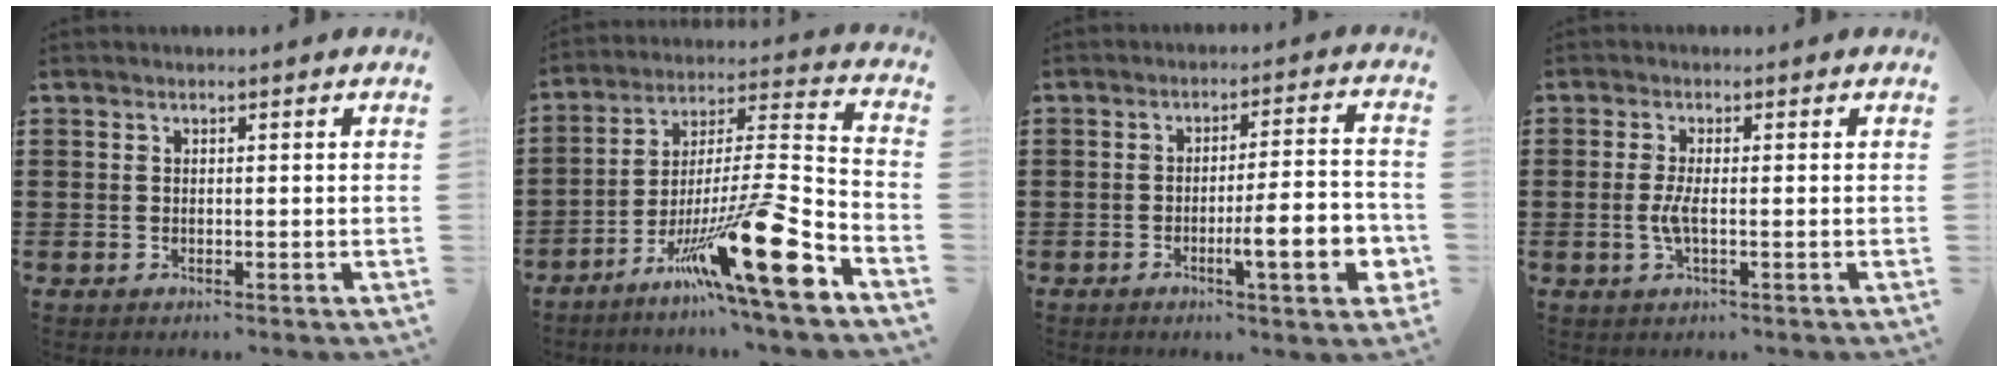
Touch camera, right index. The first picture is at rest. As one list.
[{"total": 19.3, "force": [-11.5, 1.6, 15.5], "torque": [-0.257, 0.014, -0.193]}, {"total": 9.4, "force": [-3.2, 1.8, 8.6], "torque": [-0.129, -0.005, -0.053]}, {"total": 3.0, "force": [-0.6, 0.6, 2.9], "torque": [-0.074, -0.009, -0.018]}]